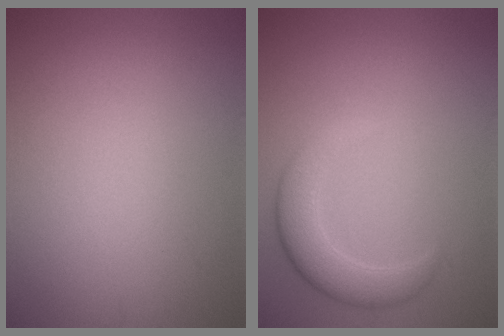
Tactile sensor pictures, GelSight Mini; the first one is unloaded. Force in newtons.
{"total": 3.6, "press": 3.6, "slide": 0.5}